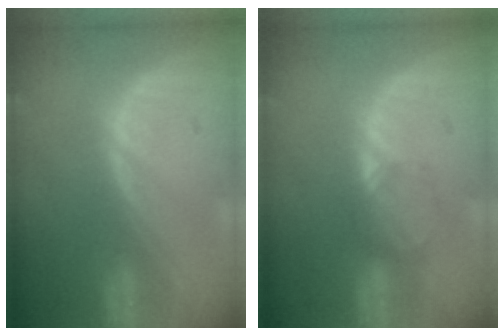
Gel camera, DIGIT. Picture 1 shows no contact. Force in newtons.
{"total": 2.2, "press": 2.2, "slide": 0.2}